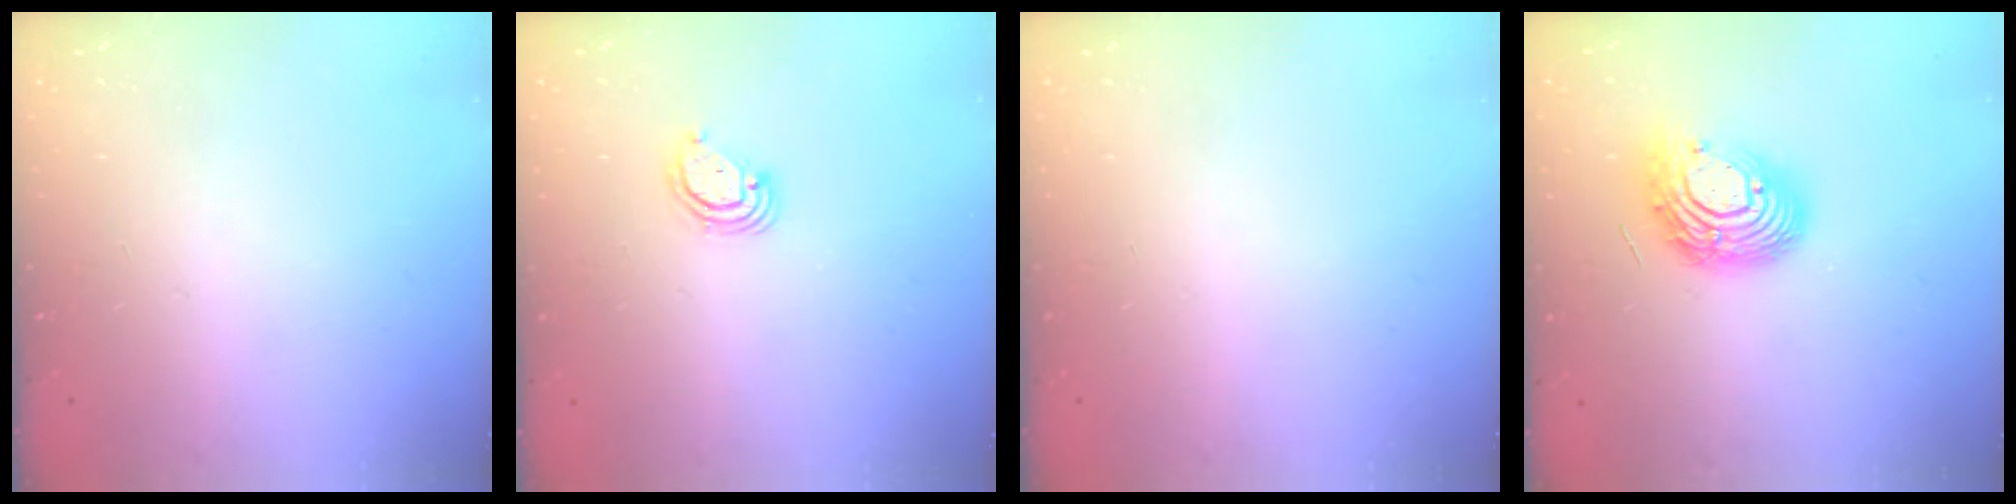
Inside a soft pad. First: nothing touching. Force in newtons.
{"total": 3.2, "press": 3.2, "slide": 0.2}
{"total": 0.0}
{"total": 15.0, "press": 15.0, "slide": 1.2}